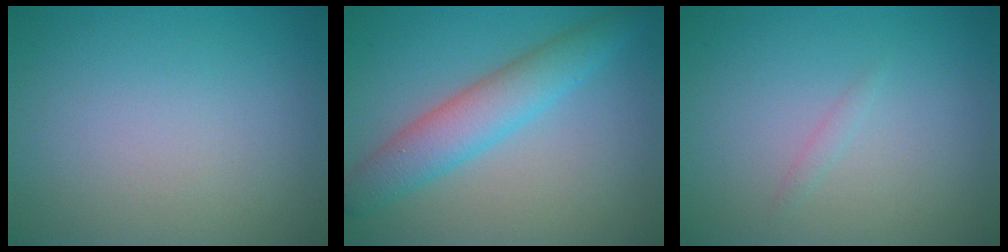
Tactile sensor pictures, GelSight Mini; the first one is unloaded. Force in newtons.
{"total": 4.6, "press": 4.6, "slide": 0.1}
{"total": 0.6, "press": 0.6, "slide": 0.0}